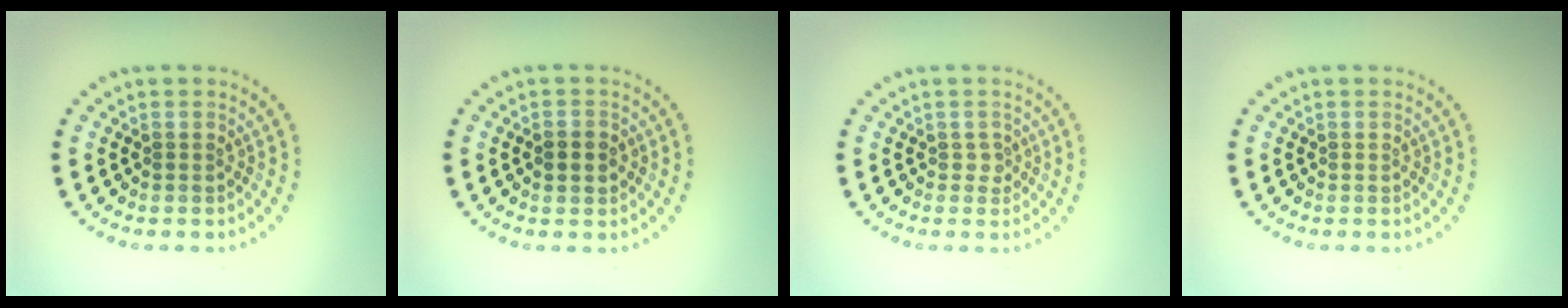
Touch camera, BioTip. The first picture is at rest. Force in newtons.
{"total": 1.5, "press": 1.5, "slide": 0.1}
{"total": 0.9, "press": 0.7, "slide": 0.6}
{"total": 0.0}